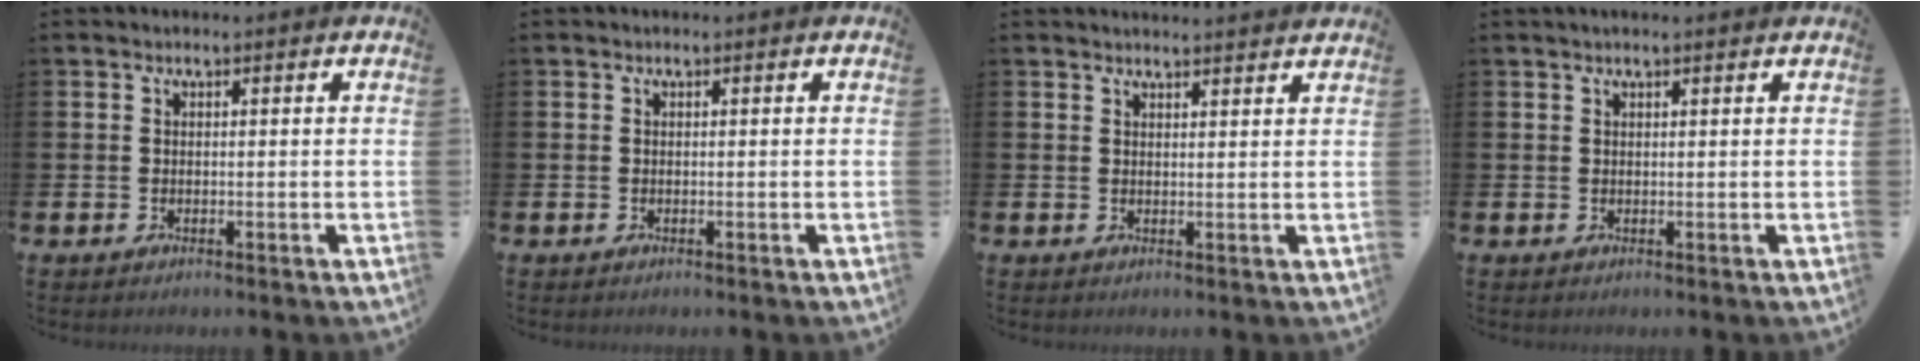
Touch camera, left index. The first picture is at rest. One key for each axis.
{"total": 0.0}
{"total": 2.1, "fx": 2.1, "fy": -0.2, "fz": -0.1, "tx": 0.008, "ty": -0.015, "tz": 0.036}
{"total": 1.0, "fx": 0.9, "fy": 0.0, "fz": 0.4, "tx": 0.002, "ty": -0.002, "tz": 0.013}